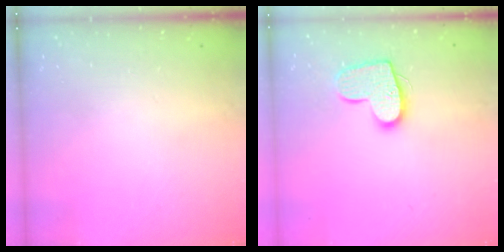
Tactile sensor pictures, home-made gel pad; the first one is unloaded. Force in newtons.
{"total": 13.0, "press": 13.0, "slide": 0.9}